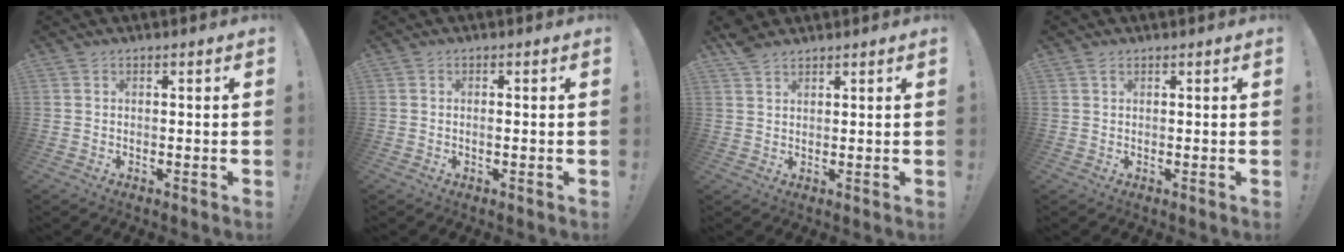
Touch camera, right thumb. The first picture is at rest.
{"total": 0.9, "force": [-0.5, 0.1, 0.7], "torque": [-0.013, 0.000, -0.008]}
{"total": 3.8, "force": [3.1, 1.6, 1.5], "torque": [-0.018, -0.018, 0.059]}
{"total": 1.1, "force": [0.7, 0.6, 0.5], "torque": [-0.006, -0.001, 0.013]}